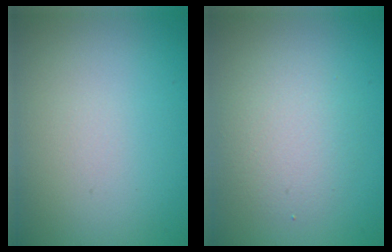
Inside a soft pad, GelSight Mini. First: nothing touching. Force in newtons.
{"total": 3.0, "press": 3.0, "slide": 0.2}